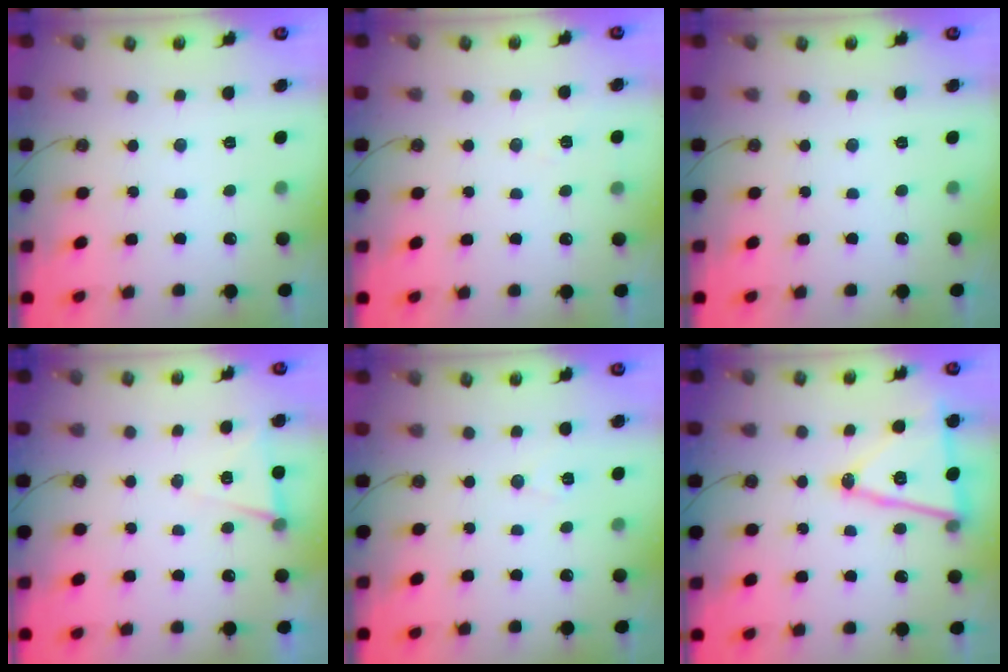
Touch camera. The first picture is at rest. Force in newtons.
{"total": 5.6, "press": 3.5, "slide": 4.4}
{"total": 0.0}
{"total": 5.7, "press": 3.5, "slide": 4.5}
{"total": 7.0, "press": 5.4, "slide": 4.4}
{"total": 15.4, "press": 14.9, "slide": 3.8}